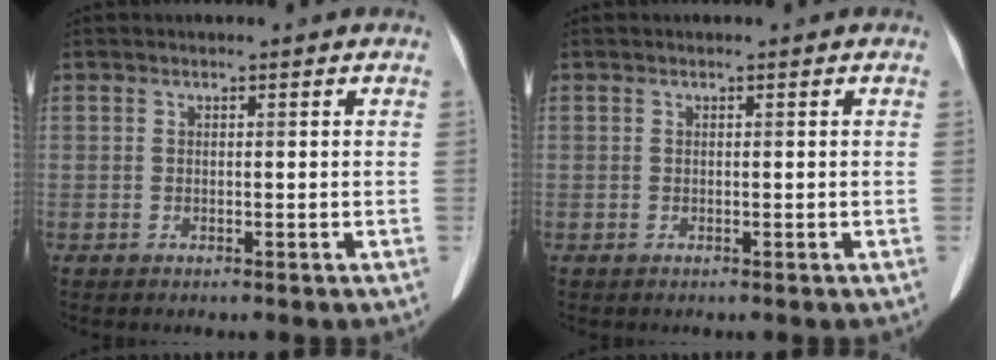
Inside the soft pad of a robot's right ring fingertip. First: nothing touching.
{"total": 0.0}